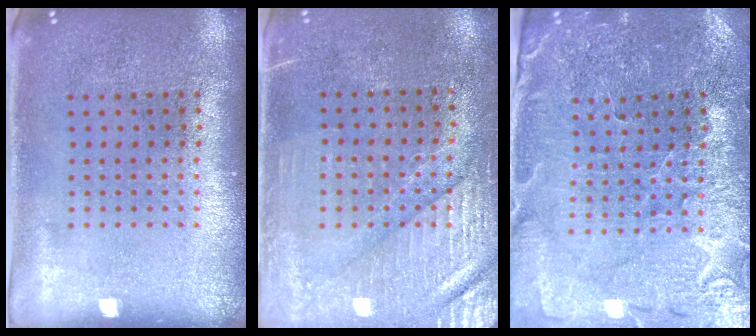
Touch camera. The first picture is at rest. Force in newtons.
{"total": 3.4, "press": 3.1, "slide": 1.4}
{"total": 1.8, "press": 1.8, "slide": 0.2}